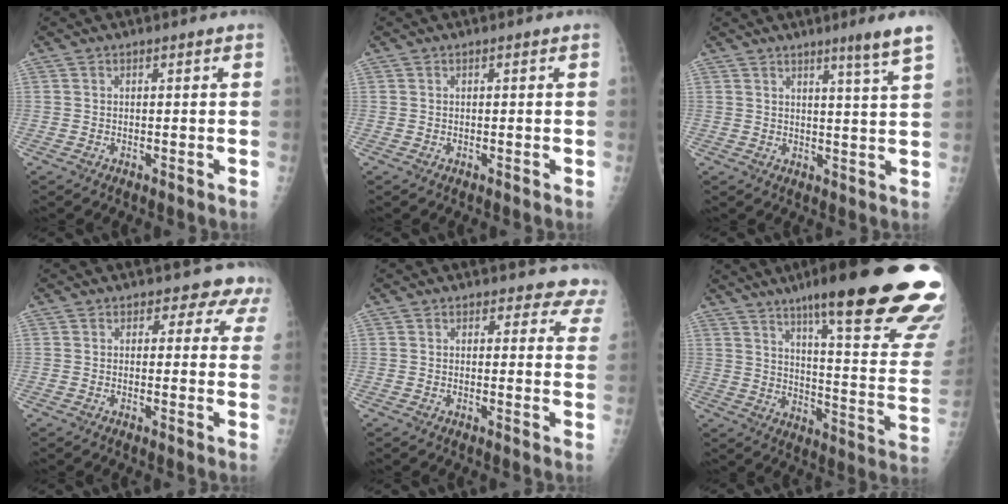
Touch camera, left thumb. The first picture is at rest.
{"total": 0.0}
{"total": 5.8, "force": [3.8, -1.1, 4.2], "torque": [-0.061, -0.032, 0.054]}
{"total": 4.9, "force": [3.8, 3.0, 0.4], "torque": [0.034, -0.016, 0.020]}
{"total": 6.3, "force": [5.5, 3.0, -0.2], "torque": [0.058, -0.021, 0.027]}
{"total": 30.6, "force": [19.9, 4.6, 22.7], "torque": [-0.227, -0.085, 0.274]}